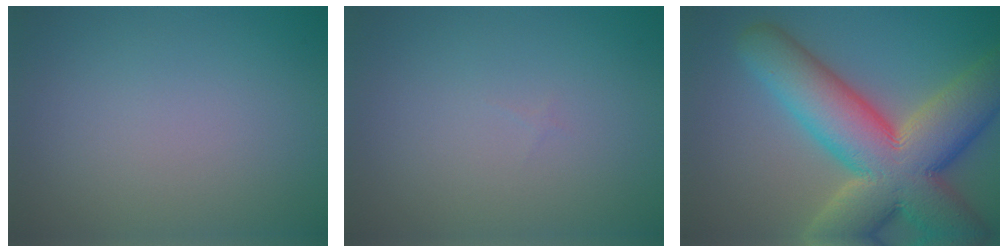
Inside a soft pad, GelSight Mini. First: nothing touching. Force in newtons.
{"total": 0.0}
{"total": 14.7, "press": 14.7, "slide": 1.0}